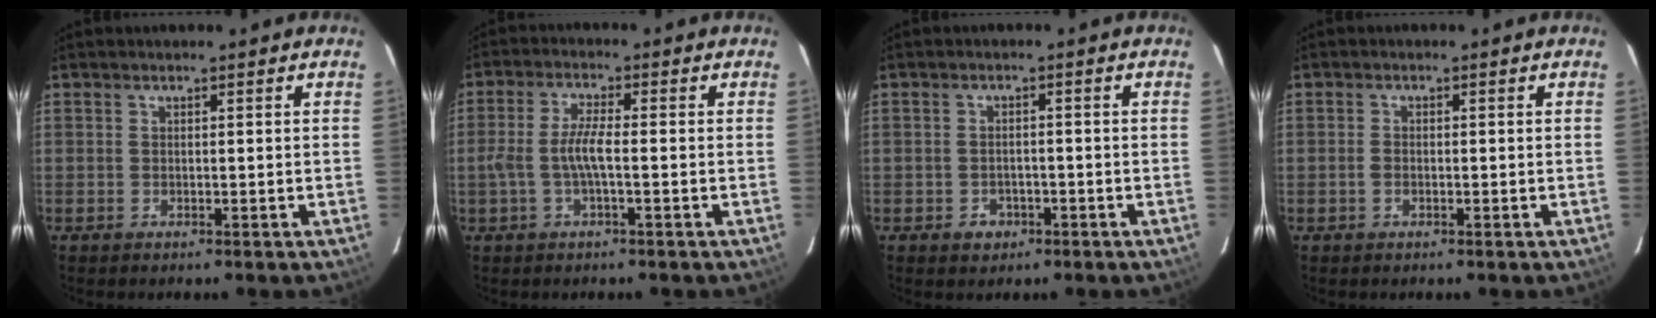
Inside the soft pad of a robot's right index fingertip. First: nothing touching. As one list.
[{"total": 5.2, "force": [-1.2, 0.7, 5.0], "torque": [-0.107, 0.004, -0.021]}, {"total": 3.0, "force": [-1.6, 2.4, 0.8], "torque": [-0.022, 0.005, -0.019]}, {"total": 1.2, "force": [-0.5, 0.9, 0.7], "torque": [-0.016, 0.000, -0.010]}]